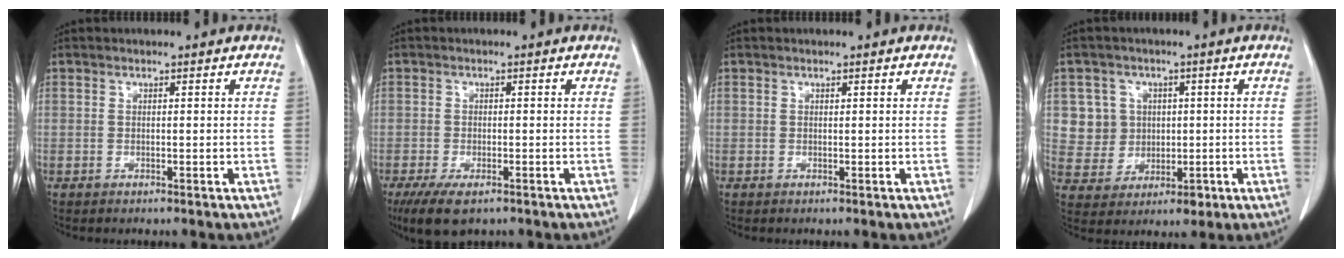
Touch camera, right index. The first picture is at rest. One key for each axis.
{"total": 5.5, "fx": -3.5, "fy": 2.5, "fz": 3.5, "tx": -0.068, "ty": -0.010, "tz": -0.056}
{"total": 0.0}
{"total": 7.2, "fx": 1.2, "fy": 7.0, "fz": 0.8, "tx": -0.012, "ty": 0.018, "tz": 0.033}